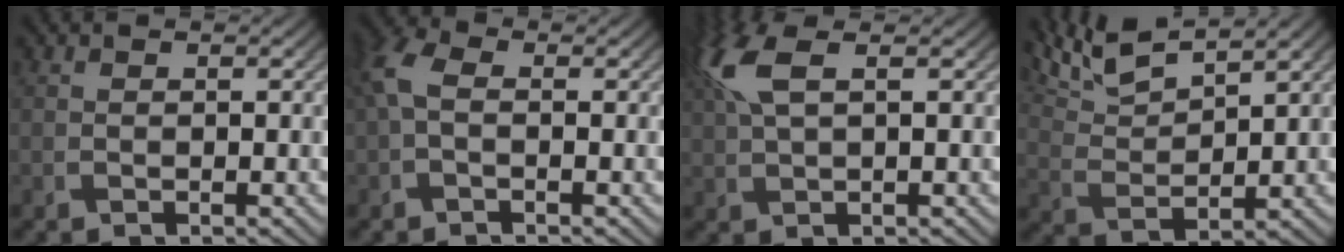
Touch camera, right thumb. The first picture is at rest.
{"total": 3.8, "force": [-0.4, 2.1, 3.1], "torque": [-0.083, 0.009, -0.019]}
{"total": 6.3, "force": [2.3, 2.2, 5.5], "torque": [-0.145, 0.019, 0.043]}
{"total": 7.9, "force": [6.3, 1.7, 4.5], "torque": [-0.102, 0.014, 0.126]}